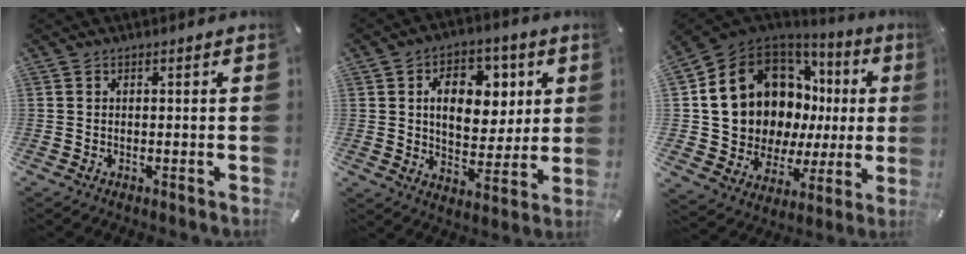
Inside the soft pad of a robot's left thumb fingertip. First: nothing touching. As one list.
[{"total": 13.1, "force": [3.9, 9.4, 8.3], "torque": [-0.112, -0.008, 0.067]}, {"total": 18.8, "force": [6.5, 14.1, 10.6], "torque": [-0.202, -0.059, 0.146]}]